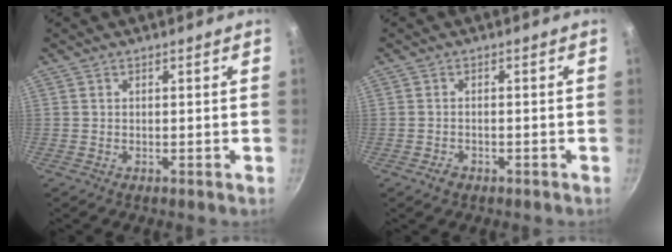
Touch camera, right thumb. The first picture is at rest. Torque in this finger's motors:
{"motor_torque": [0.10, -0.38, -0.19, -0.13, 0.01]}